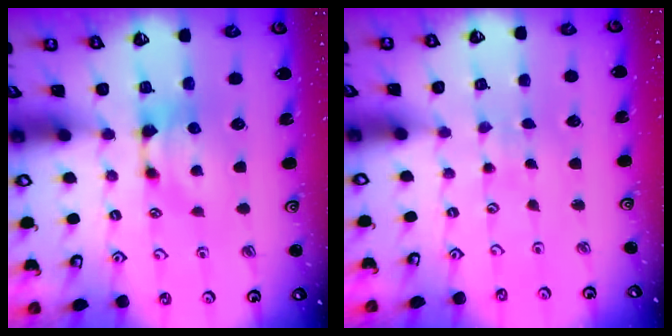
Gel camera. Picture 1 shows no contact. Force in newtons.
{"total": 5.6, "press": 5.6, "slide": 0.2}